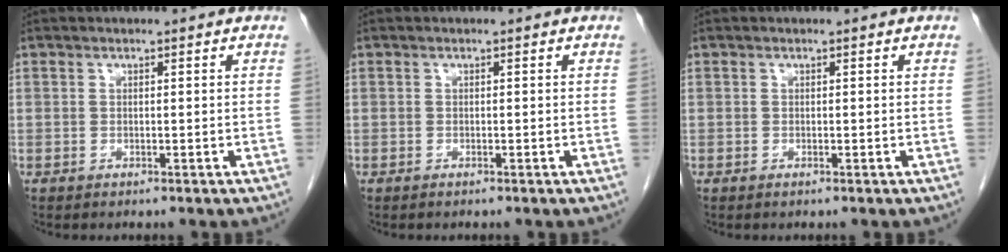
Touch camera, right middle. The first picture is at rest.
{"total": 0.0}
{"total": 0.0}